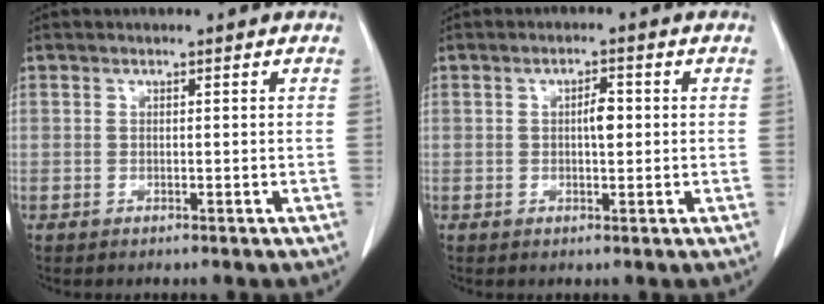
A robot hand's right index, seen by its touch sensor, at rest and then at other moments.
{"total": 2.6, "force": [0.2, 0.9, 2.4], "torque": [-0.041, 0.003, 0.003]}